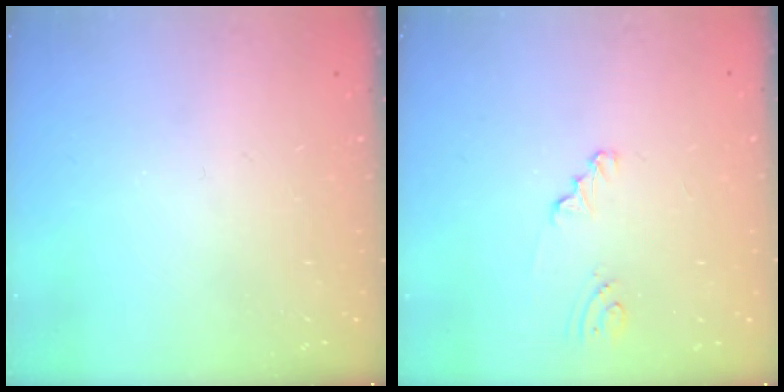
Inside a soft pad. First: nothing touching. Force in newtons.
{"total": 1.3, "press": 1.3, "slide": 0.1}